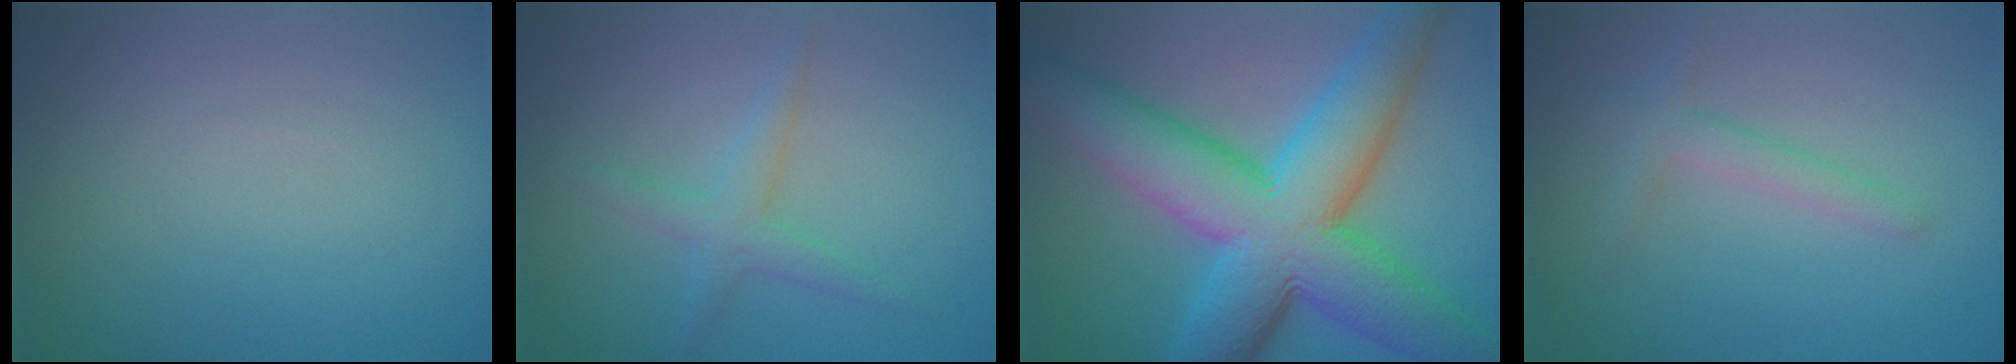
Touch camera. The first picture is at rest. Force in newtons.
{"total": 2.0, "press": 2.0, "slide": 0.1}
{"total": 13.3, "press": 13.3, "slide": 0.4}
{"total": 1.9, "press": 1.9, "slide": 0.1}